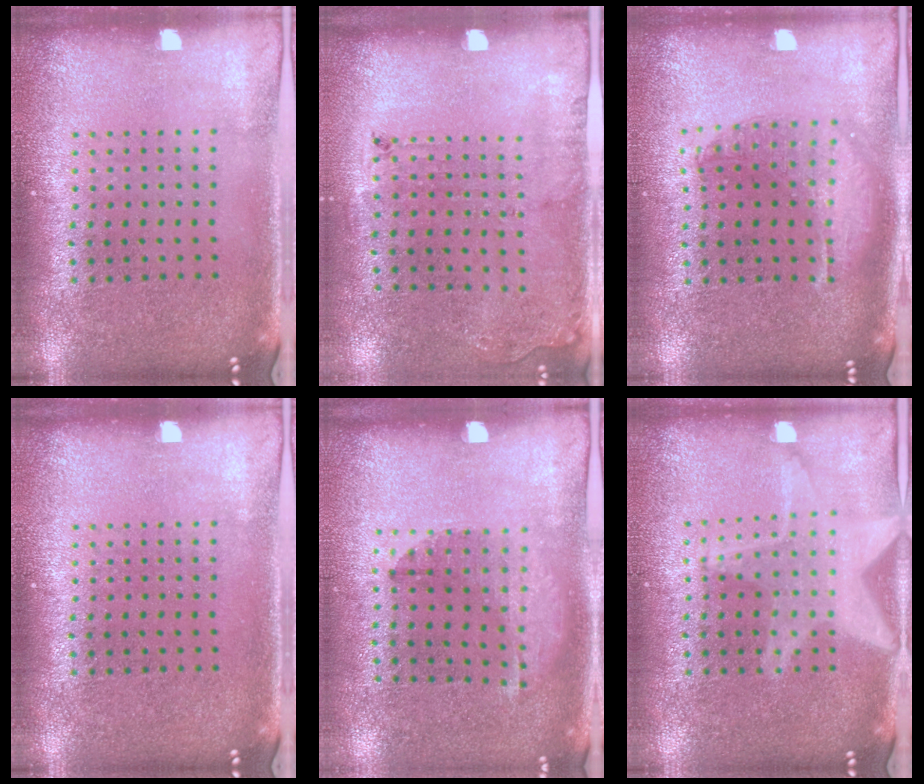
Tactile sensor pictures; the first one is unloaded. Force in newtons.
{"total": 1.8, "press": 1.2, "slide": 1.3}
{"total": 1.3, "press": 1.2, "slide": 0.4}
{"total": 0.0}
{"total": 1.3, "press": 0.9, "slide": 0.9}
{"total": 2.3, "press": 2.3, "slide": 0.3}